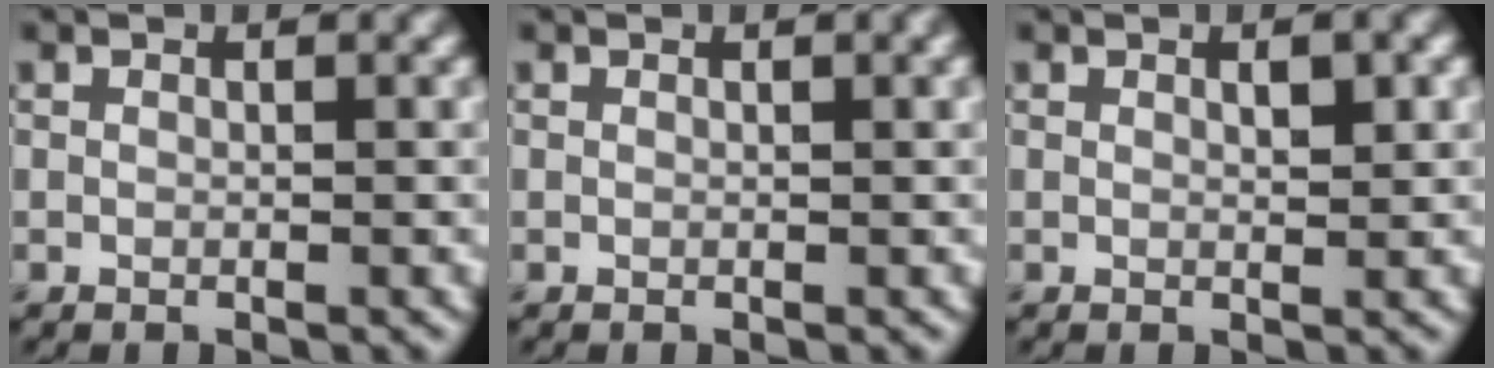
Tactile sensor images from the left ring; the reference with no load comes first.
{"total": 0.9, "force": [0.5, 0.2, 0.7], "torque": [-0.007, 0.007, 0.006]}
{"total": 1.2, "force": [0.5, 0.3, 1.0], "torque": [-0.016, -0.003, 0.009]}